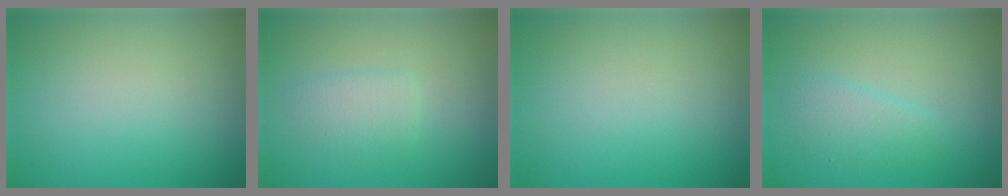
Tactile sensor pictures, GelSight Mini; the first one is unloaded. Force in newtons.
{"total": 1.8, "press": 1.8, "slide": 0.1}
{"total": 0.0}
{"total": 1.9, "press": 1.9, "slide": 0.1}